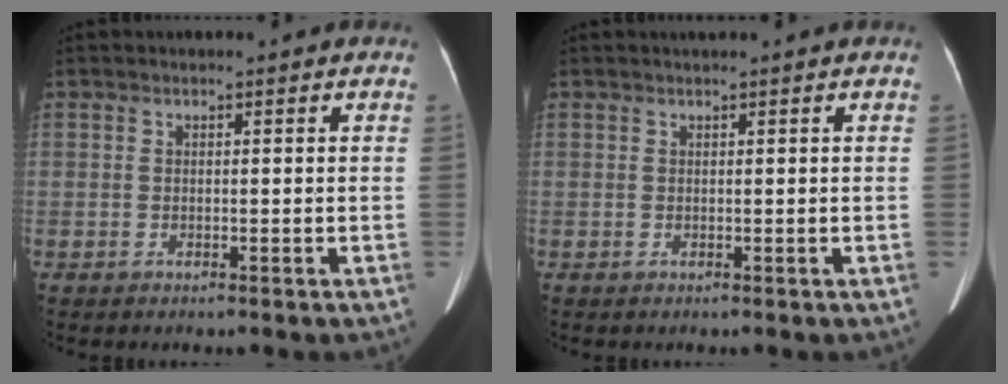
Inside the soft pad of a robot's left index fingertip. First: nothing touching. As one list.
[{"total": 1.1, "force": [0.9, -0.2, 0.6], "torque": [-0.008, 0.015, 0.020]}]